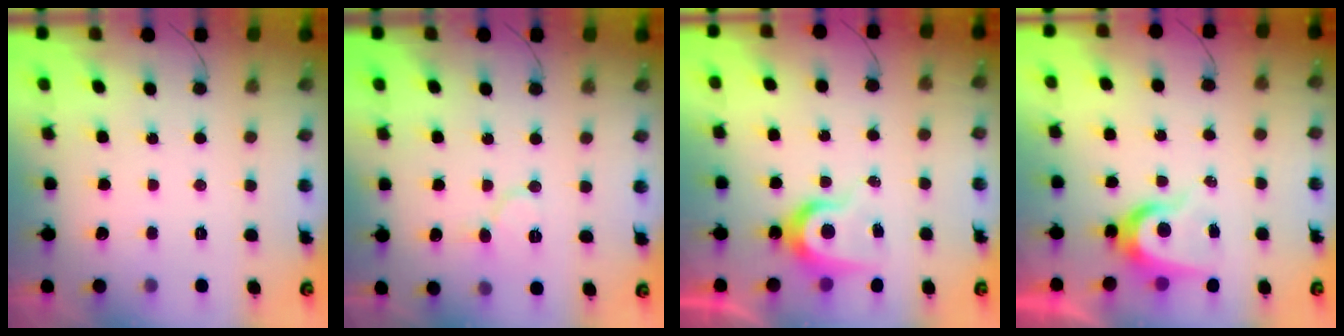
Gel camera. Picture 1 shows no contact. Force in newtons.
{"total": 6.5, "press": 6.5, "slide": 0.7}
{"total": 8.1, "press": 8.1, "slide": 0.6}
{"total": 7.0, "press": 7.0, "slide": 0.2}